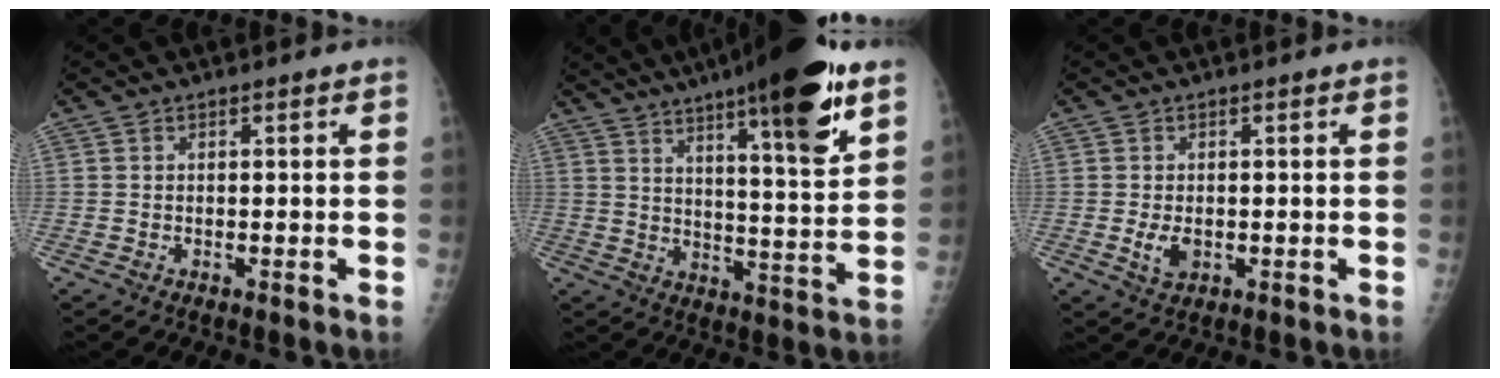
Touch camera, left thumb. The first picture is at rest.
{"total": 20.1, "force": [12.1, 3.5, 15.7], "torque": [-0.217, -0.054, 0.181]}
{"total": 3.3, "force": [-0.5, 2.1, 2.4], "torque": [-0.044, -0.005, -0.004]}